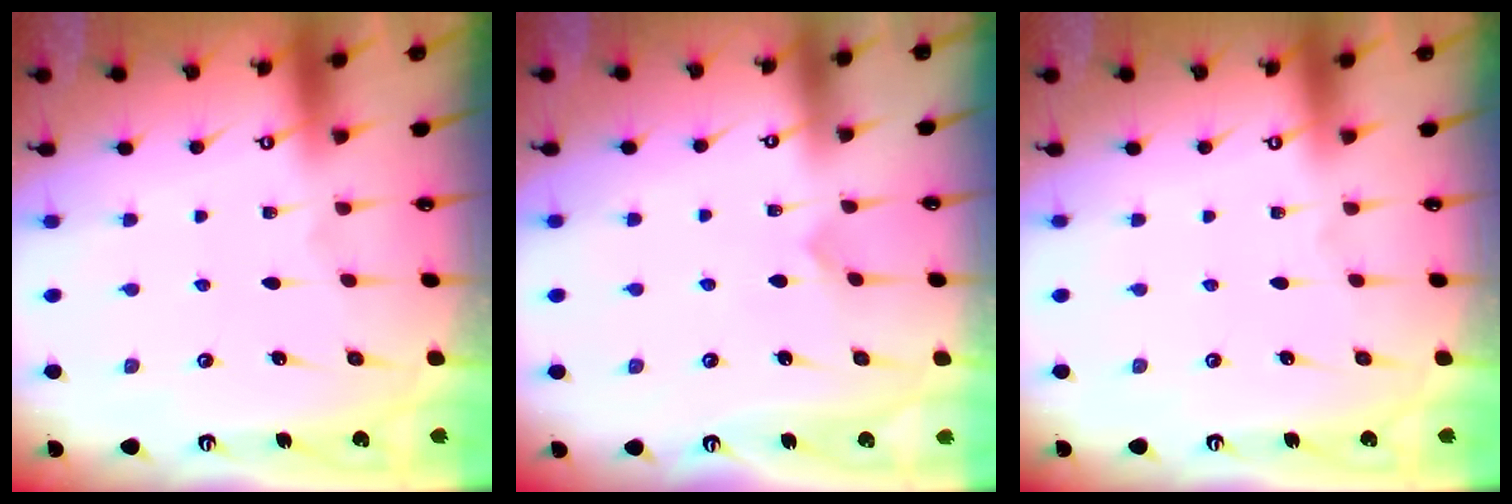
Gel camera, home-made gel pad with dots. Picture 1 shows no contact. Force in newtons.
{"total": 2.7, "press": 2.7, "slide": 0.3}
{"total": 0.0}